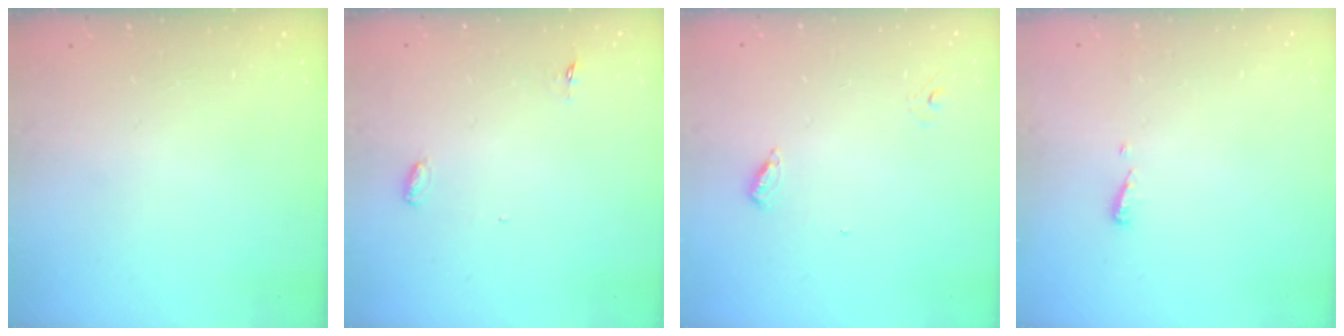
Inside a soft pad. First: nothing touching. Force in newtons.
{"total": 3.0, "press": 2.8, "slide": 0.9}
{"total": 4.6, "press": 4.6, "slide": 0.4}
{"total": 4.3, "press": 4.2, "slide": 0.4}